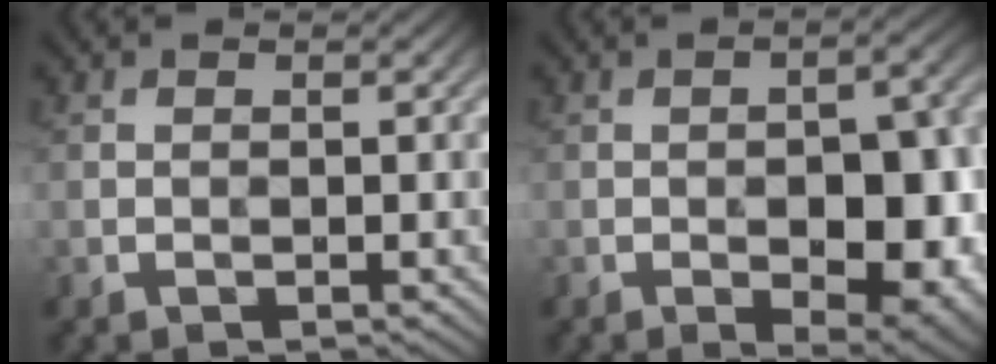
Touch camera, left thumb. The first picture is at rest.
{"total": 11.3, "force": [-2.6, 5.0, 9.8], "torque": [-0.115, -0.003, -0.029]}